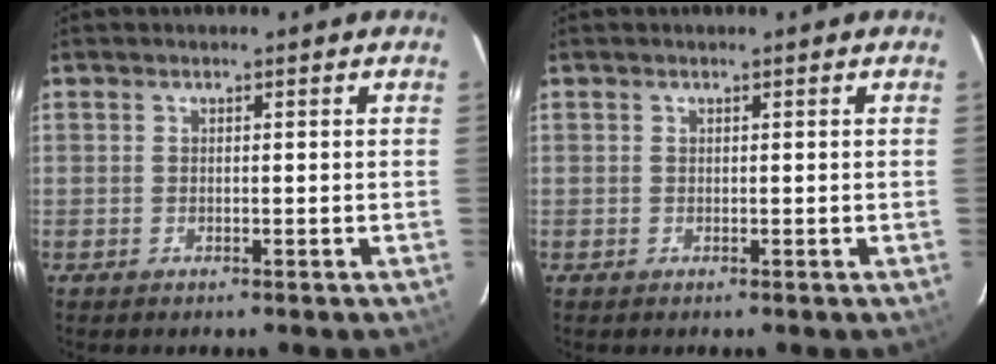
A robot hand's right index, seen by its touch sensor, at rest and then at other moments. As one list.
[{"total": 0.0}]